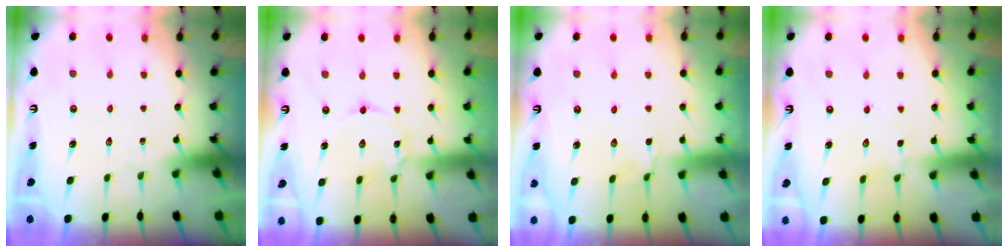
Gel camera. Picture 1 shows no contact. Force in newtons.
{"total": 1.7, "press": 1.7, "slide": 0.0}
{"total": 3.1, "press": 3.0, "slide": 0.7}
{"total": 2.2, "press": 2.1, "slide": 0.3}